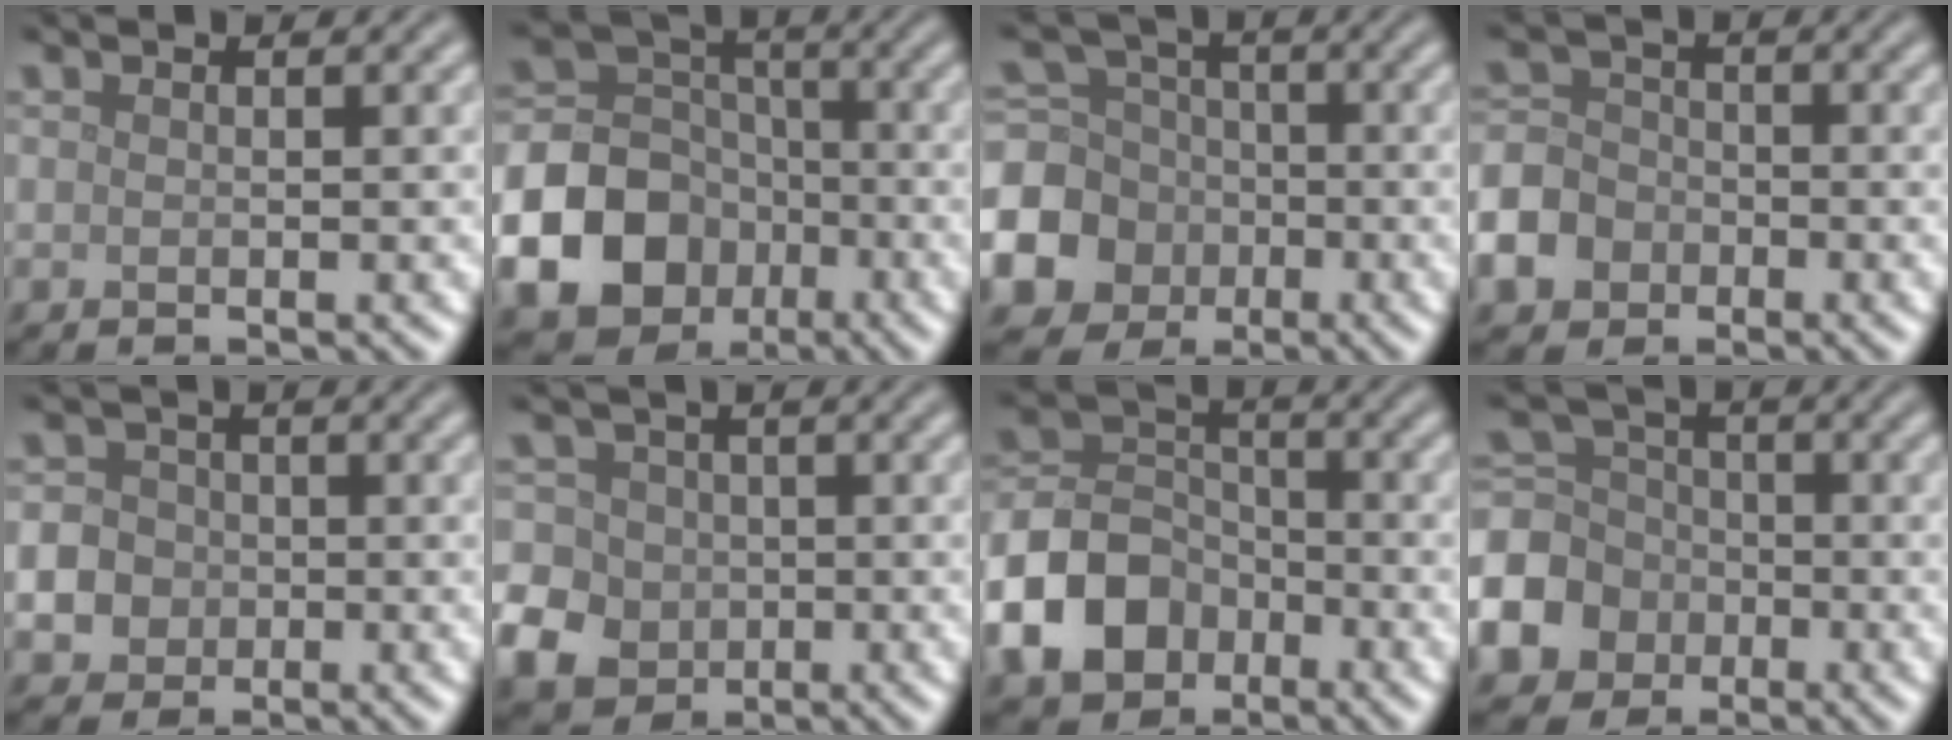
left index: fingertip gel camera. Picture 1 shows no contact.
{"total": 13.3, "force": [-5.1, 11.2, 4.9], "torque": [-0.105, -0.037, -0.120]}
{"total": 10.1, "force": [-3.4, 9.1, 3.0], "torque": [-0.079, -0.020, -0.089]}
{"total": 6.2, "force": [-3.2, 4.9, 2.0], "torque": [-0.036, -0.015, -0.072]}
{"total": 7.9, "force": [-2.1, 7.3, 2.4], "torque": [-0.046, -0.007, -0.073]}
{"total": 7.7, "force": [-2.4, 6.9, 2.6], "torque": [-0.063, -0.007, -0.071]}
{"total": 7.9, "force": [-3.8, 5.8, 3.8], "torque": [-0.074, 0.000, -0.088]}
{"total": 8.3, "force": [-3.3, 7.1, 2.6], "torque": [-0.066, -0.014, -0.088]}